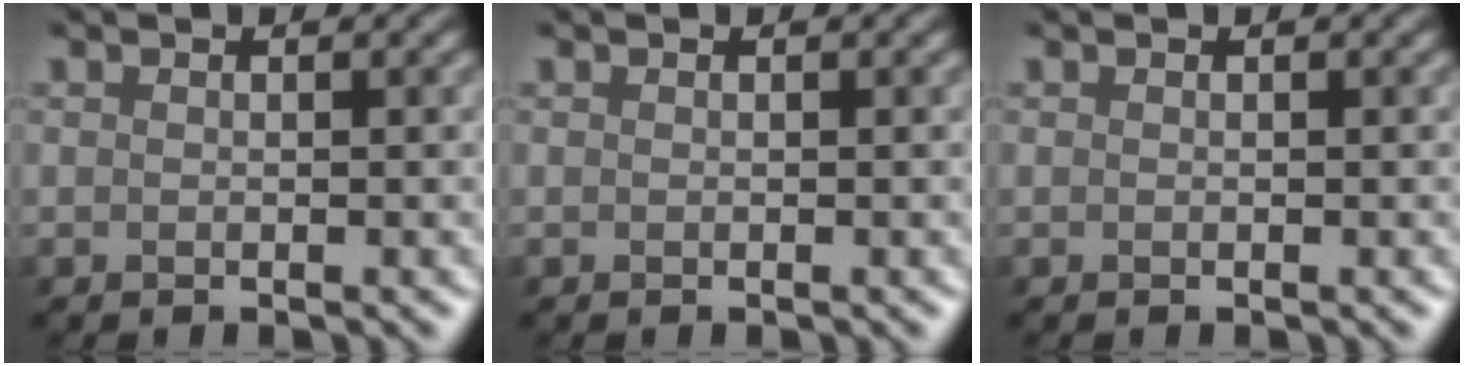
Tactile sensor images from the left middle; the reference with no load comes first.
{"total": 0.0}
{"total": 0.0}